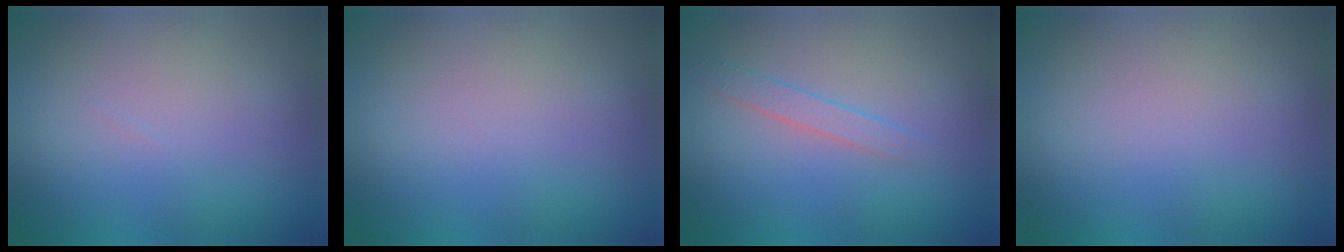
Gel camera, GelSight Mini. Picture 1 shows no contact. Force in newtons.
{"total": 0.0}
{"total": 1.3, "press": 1.3, "slide": 0.1}
{"total": 0.0}